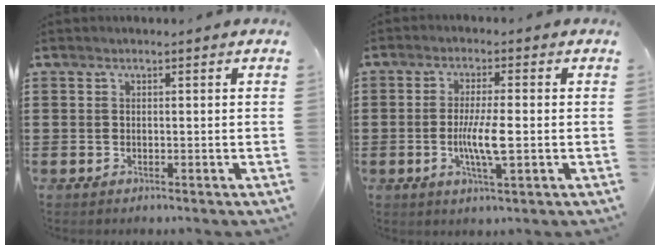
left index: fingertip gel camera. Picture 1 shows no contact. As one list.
[{"total": 6.1, "force": [-0.7, 0.9, 6.0], "torque": [-0.116, -0.005, -0.019]}]